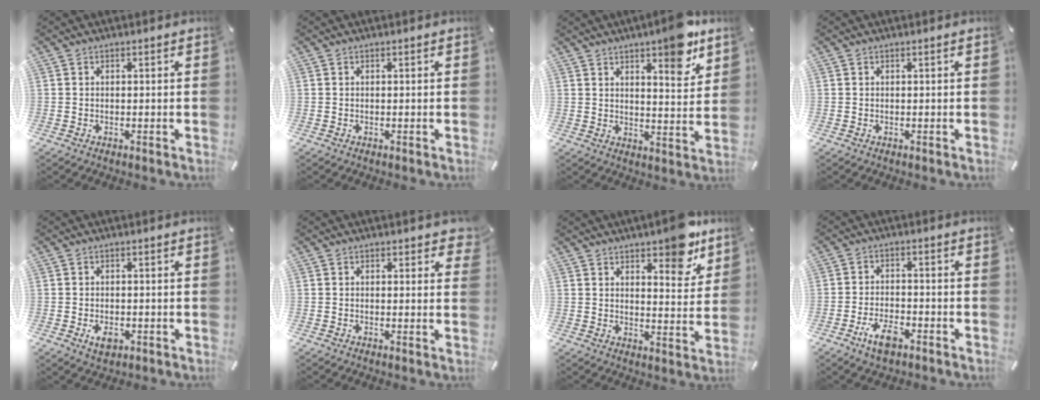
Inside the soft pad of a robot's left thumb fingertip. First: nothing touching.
{"total": 0.0}
{"total": 9.6, "force": [6.9, 2.9, 6.0], "torque": [-0.063, -0.048, 0.111]}
{"total": 0.0}
{"total": 3.4, "force": [-1.1, 2.3, 2.3], "torque": [-0.052, -0.006, -0.024]}
{"total": 1.6, "force": [1.0, 1.0, 0.9], "torque": [-0.003, -0.002, 0.013]}
{"total": 10.0, "force": [7.7, 4.1, 5.0], "torque": [-0.041, -0.058, 0.128]}
{"total": 6.4, "force": [-3.8, 3.0, 4.2], "torque": [-0.088, 0.016, -0.070]}